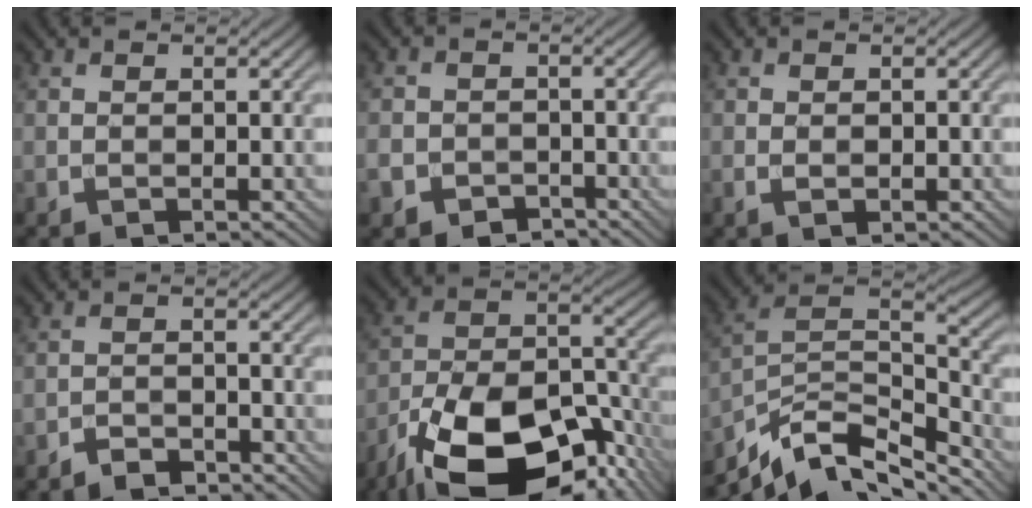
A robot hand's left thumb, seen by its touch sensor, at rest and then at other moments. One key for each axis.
{"total": 4.9, "fx": -2.9, "fy": 3.7, "fz": 1.4, "tx": -0.027, "ty": -0.008, "tz": -0.054}
{"total": 1.1, "fx": -0.2, "fy": 0.7, "fz": 0.9, "tx": -0.020, "ty": -0.004, "tz": -0.001}
{"total": 2.4, "fx": -2.1, "fy": 1.0, "fz": 0.8, "tx": -0.010, "ty": 0.004, "tz": -0.040}
{"total": 19.7, "fx": -12.2, "fy": 9.0, "fz": 12.6, "tx": -0.239, "ty": -0.044, "tz": -0.184}
{"total": 12.5, "fx": -8.8, "fy": 5.0, "fz": 7.4, "tx": -0.165, "ty": -0.002, "tz": -0.155}